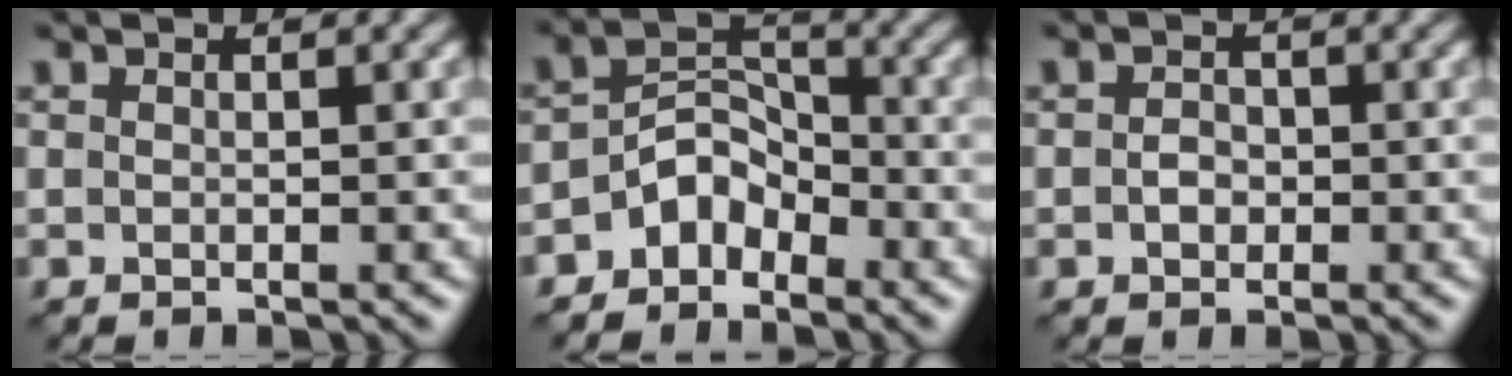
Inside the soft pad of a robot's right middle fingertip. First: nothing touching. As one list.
[{"total": 3.7, "force": [-2.5, 2.3, 1.5], "torque": [-0.020, 0.011, -0.051]}, {"total": 1.3, "force": [-0.3, 1.0, 0.7], "torque": [-0.013, 0.000, -0.008]}]